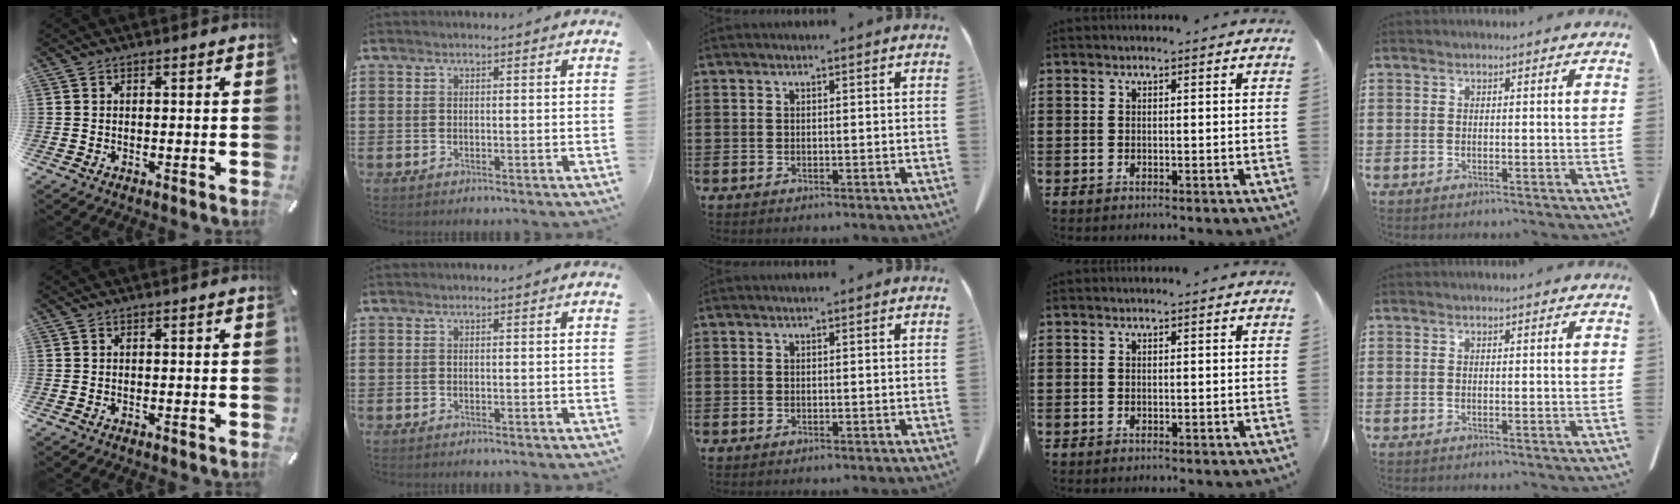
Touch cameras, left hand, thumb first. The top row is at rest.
{}